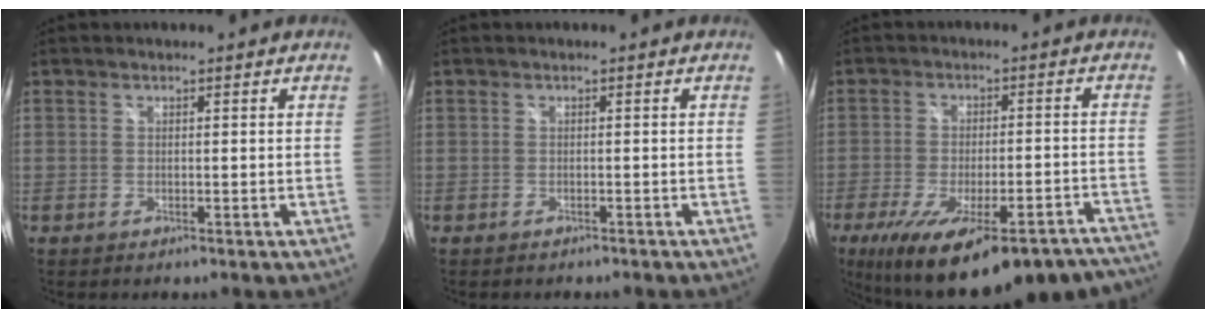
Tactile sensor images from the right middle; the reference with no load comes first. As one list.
[{"total": 1.1, "force": [-1.0, 0.4, 0.2], "torque": [-0.009, -0.005, -0.015]}, {"total": 27.0, "force": [-21.3, 7.9, 14.6], "torque": [-0.247, -0.039, -0.282]}]